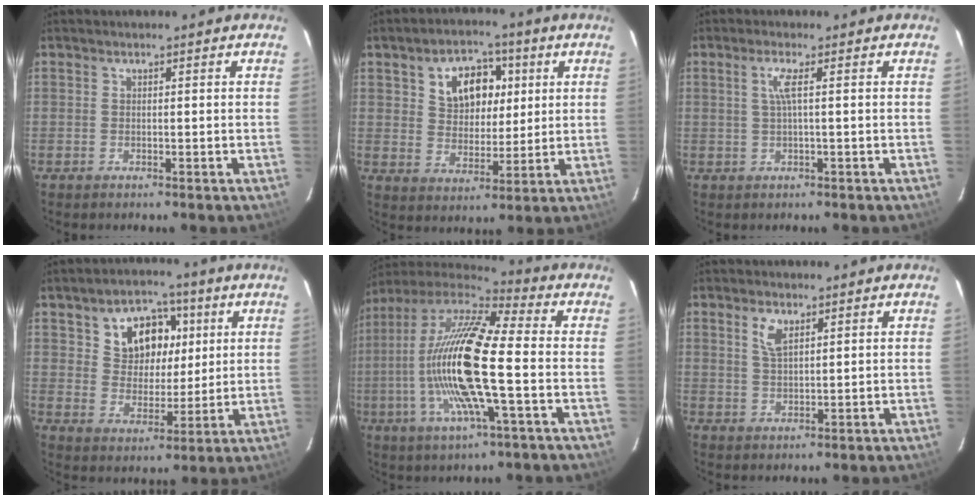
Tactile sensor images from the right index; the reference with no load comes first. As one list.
[{"total": 10.3, "force": [3.7, 7.4, 6.2], "torque": [-0.117, 0.027, 0.070]}, {"total": 2.4, "force": [0.4, -0.5, 2.3], "torque": [-0.044, -0.001, 0.009]}, {"total": 11.3, "force": [4.3, 8.4, 6.2], "torque": [-0.118, 0.025, 0.081]}, {"total": 20.7, "force": [-2.6, 3.5, 20.2], "torque": [-0.381, -0.012, -0.061]}, {"total": 3.6, "force": [2.0, 1.6, 2.6], "torque": [-0.050, 0.002, 0.039]}]